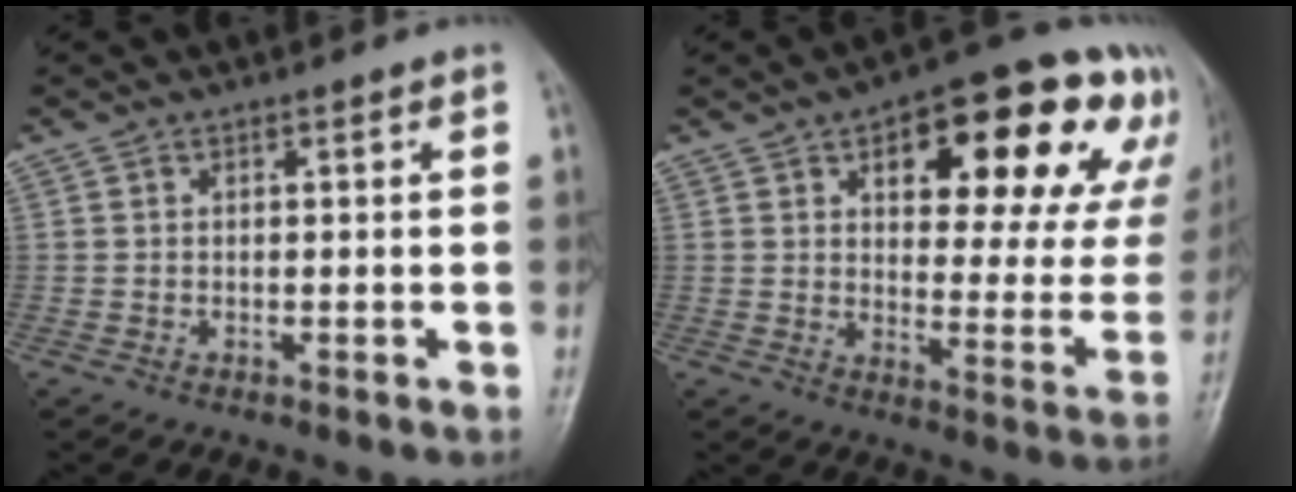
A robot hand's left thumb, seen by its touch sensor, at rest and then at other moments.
{"total": 23.7, "force": [11.6, 10.6, 17.8], "torque": [-0.179, -0.007, 0.158]}